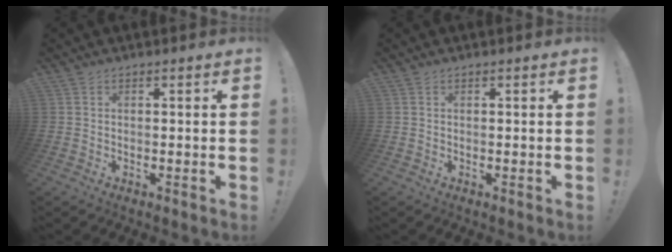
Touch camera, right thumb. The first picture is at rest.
{"total": 0.0}